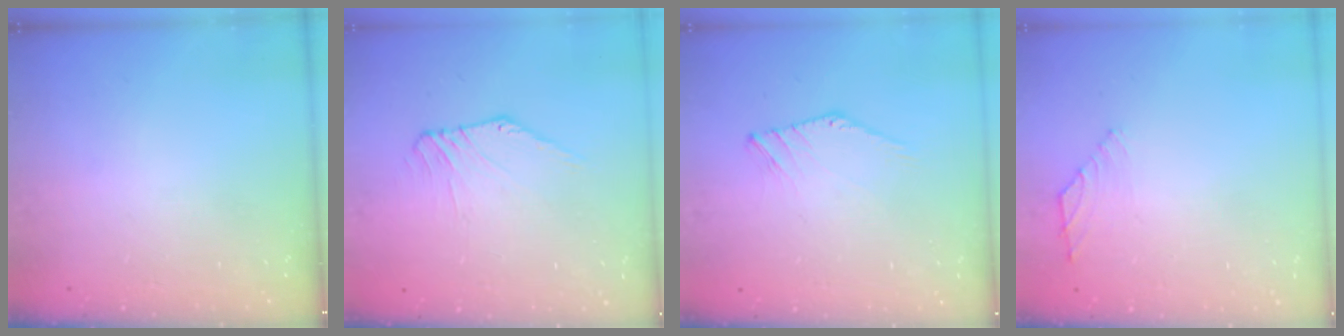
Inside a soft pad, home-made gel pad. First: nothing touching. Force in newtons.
{"total": 1.1, "press": 1.0, "slide": 0.3}
{"total": 1.7, "press": 1.6, "slide": 0.4}
{"total": 1.4, "press": 1.3, "slide": 0.6}